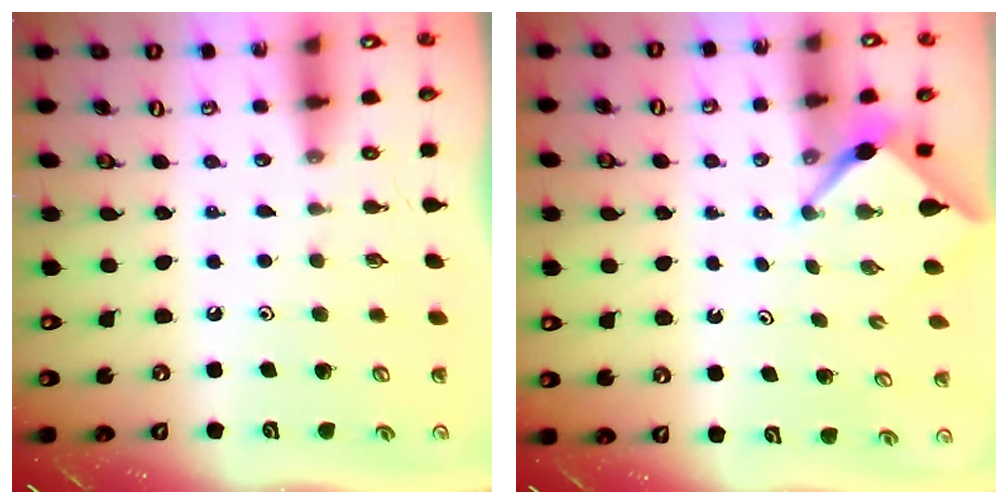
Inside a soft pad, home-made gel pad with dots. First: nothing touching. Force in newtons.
{"total": 2.5, "press": 2.4, "slide": 0.3}